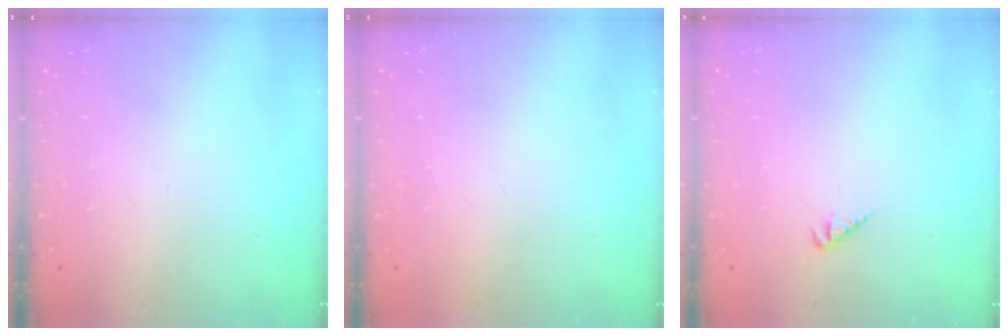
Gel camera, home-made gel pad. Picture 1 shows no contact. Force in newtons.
{"total": 0.0}
{"total": 2.1, "press": 2.0, "slide": 0.5}